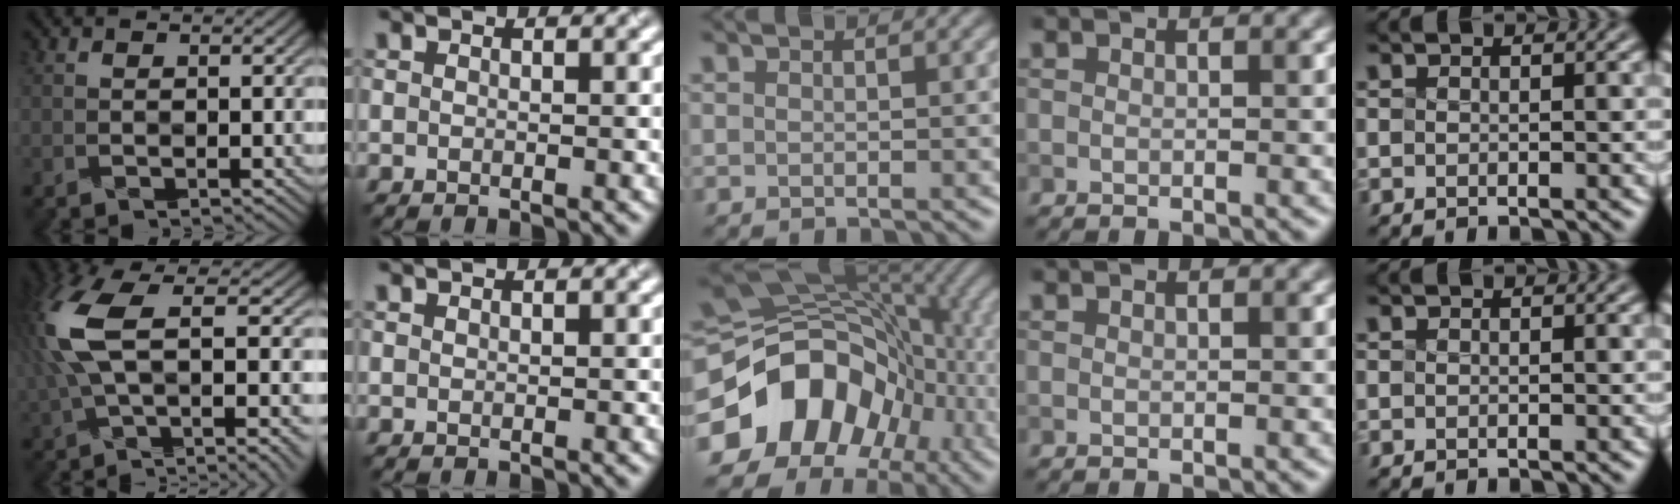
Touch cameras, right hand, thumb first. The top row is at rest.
{"thumb": {"total": 13.7, "force": [0.6, 4.5, 12.9], "torque": [-0.298, 0.014, 0.019]}, "middle": {"total": 12.8, "force": [-4.5, 9.8, 6.8], "torque": [-0.123, 0.007, -0.088]}}